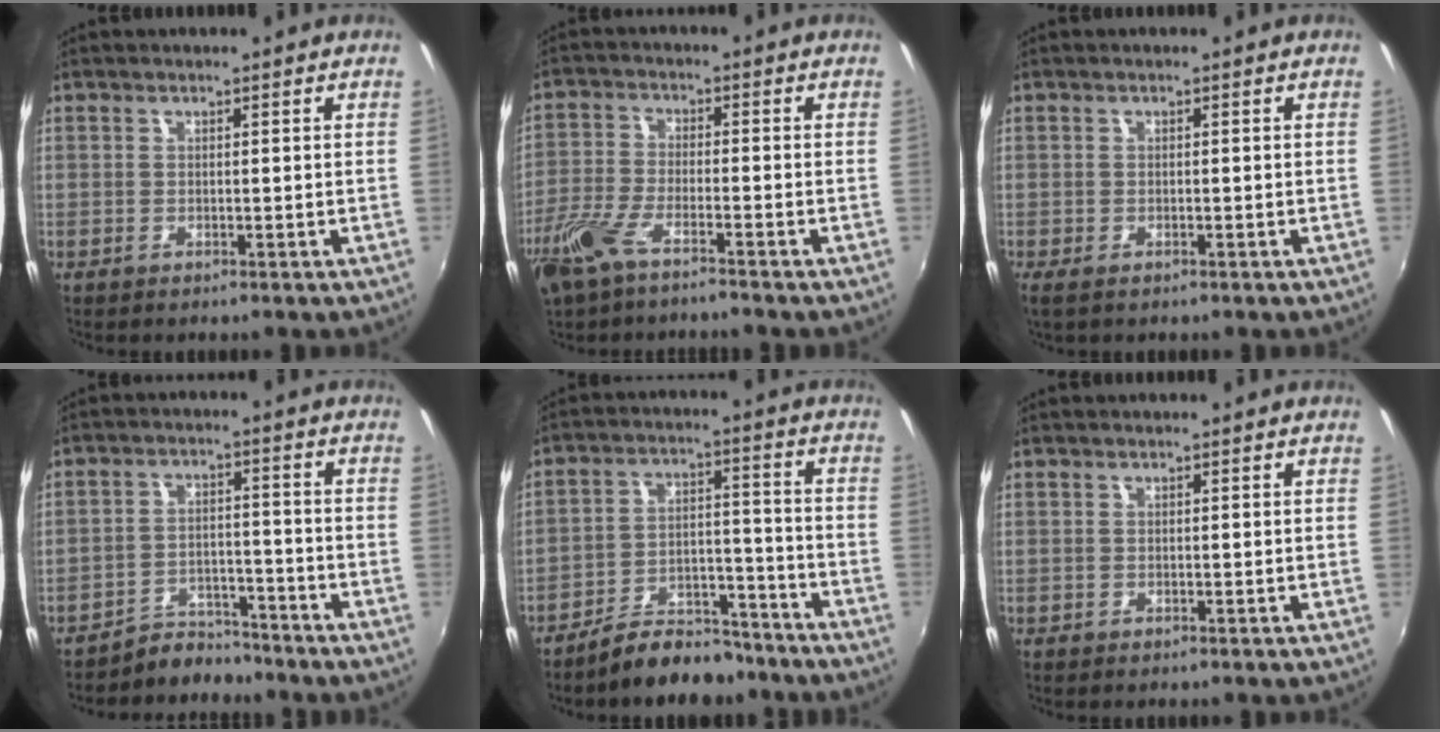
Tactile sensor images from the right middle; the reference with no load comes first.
{"total": 8.0, "force": [-5.7, 2.0, 5.2], "torque": [-0.129, -0.010, -0.117]}
{"total": 2.1, "force": [-1.3, 0.8, 1.5], "torque": [-0.028, -0.009, -0.018]}
{"total": 5.9, "force": [-5.5, 2.1, -0.1], "torque": [-0.003, 0.019, -0.087]}
{"total": 10.6, "force": [-9.2, 4.3, 3.3], "torque": [-0.058, 0.037, -0.131]}
{"total": 0.0}